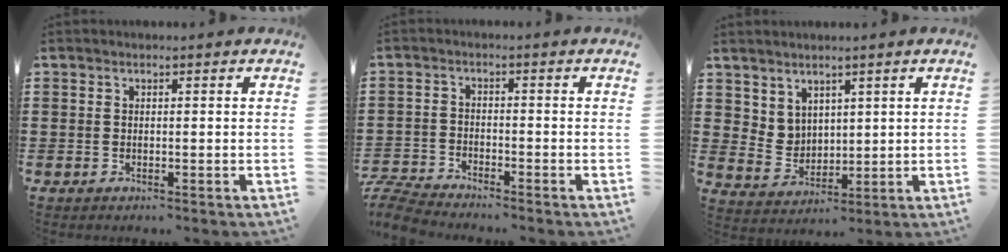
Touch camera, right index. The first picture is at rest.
{"total": 4.6, "force": [-4.5, 0.2, 0.7], "torque": [-0.034, -0.007, -0.097]}
{"total": 4.5, "force": [3.4, 2.9, 0.5], "torque": [-0.027, -0.003, 0.066]}